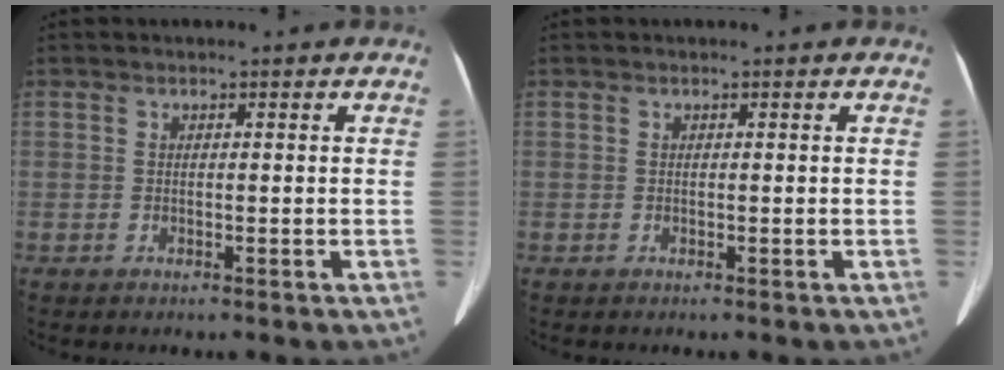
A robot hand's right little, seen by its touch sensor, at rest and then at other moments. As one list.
[{"total": 0.0}]